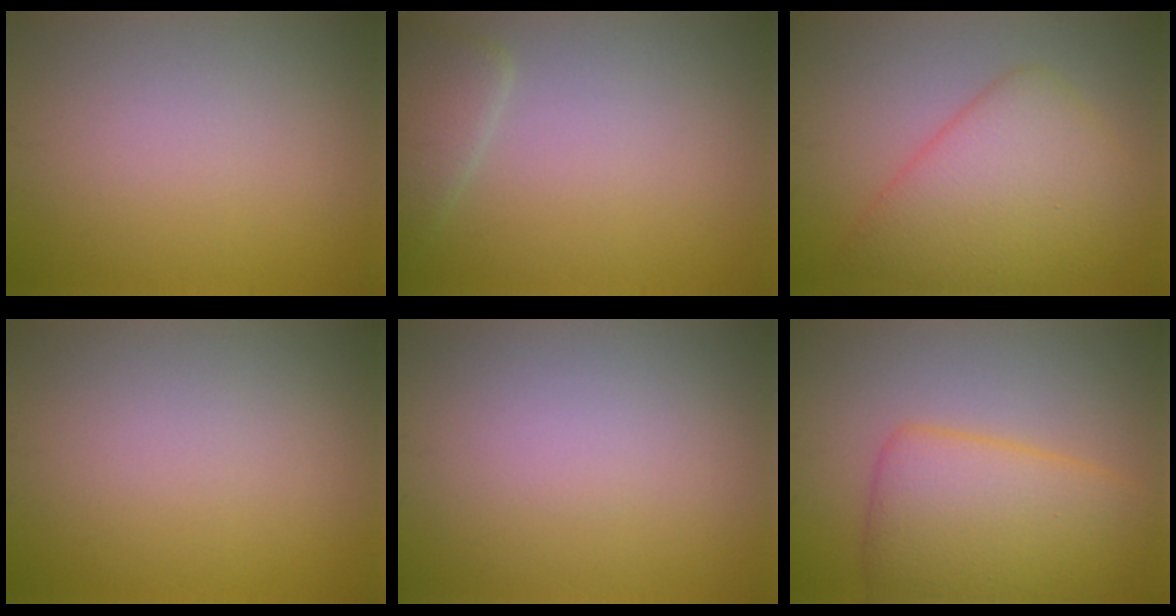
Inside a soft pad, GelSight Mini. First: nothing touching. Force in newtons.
{"total": 2.6, "press": 2.6, "slide": 0.3}
{"total": 7.2, "press": 7.2, "slide": 0.3}
{"total": 0.0}
{"total": 0.0}
{"total": 6.9, "press": 6.9, "slide": 0.1}